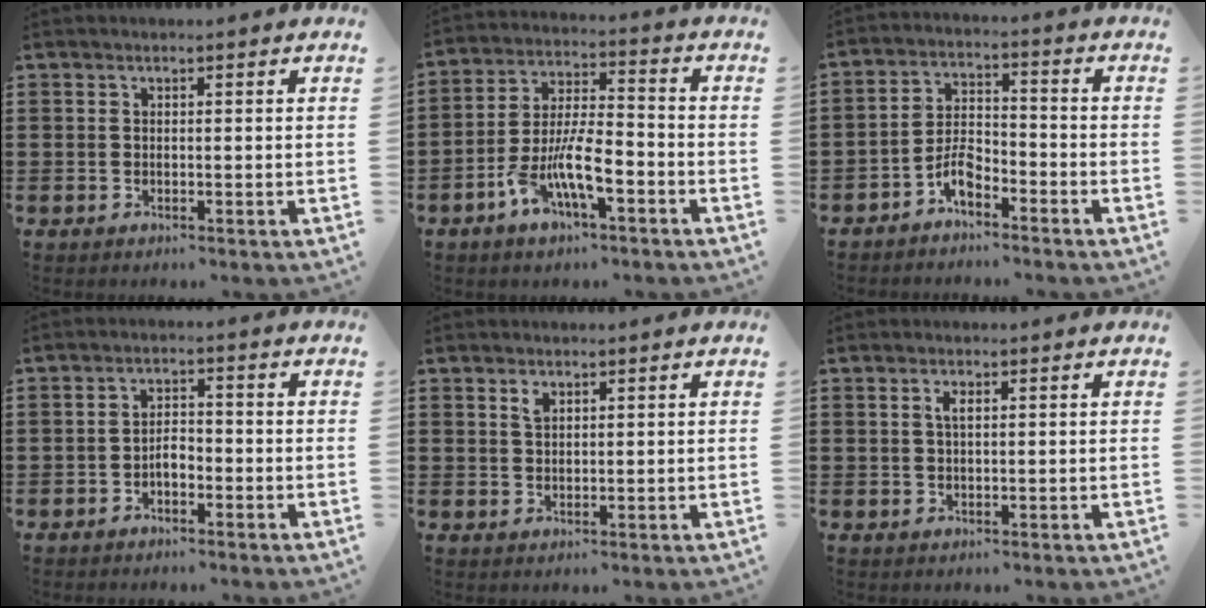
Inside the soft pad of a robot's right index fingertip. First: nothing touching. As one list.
[{"total": 9.6, "force": [-4.6, 3.5, 7.7], "torque": [-0.155, 0.005, -0.084]}, {"total": 4.8, "force": [-3.3, 1.8, 2.9], "torque": [-0.066, 0.005, -0.066]}, {"total": 2.6, "force": [-1.4, 1.3, 1.9], "torque": [-0.038, 0.005, -0.029]}, {"total": 1.6, "force": [1.0, 0.9, 0.9], "torque": [-0.014, 0.001, 0.016]}, {"total": 1.7, "force": [0.5, 0.6, 1.5], "torque": [-0.032, 0.006, 0.007]}]